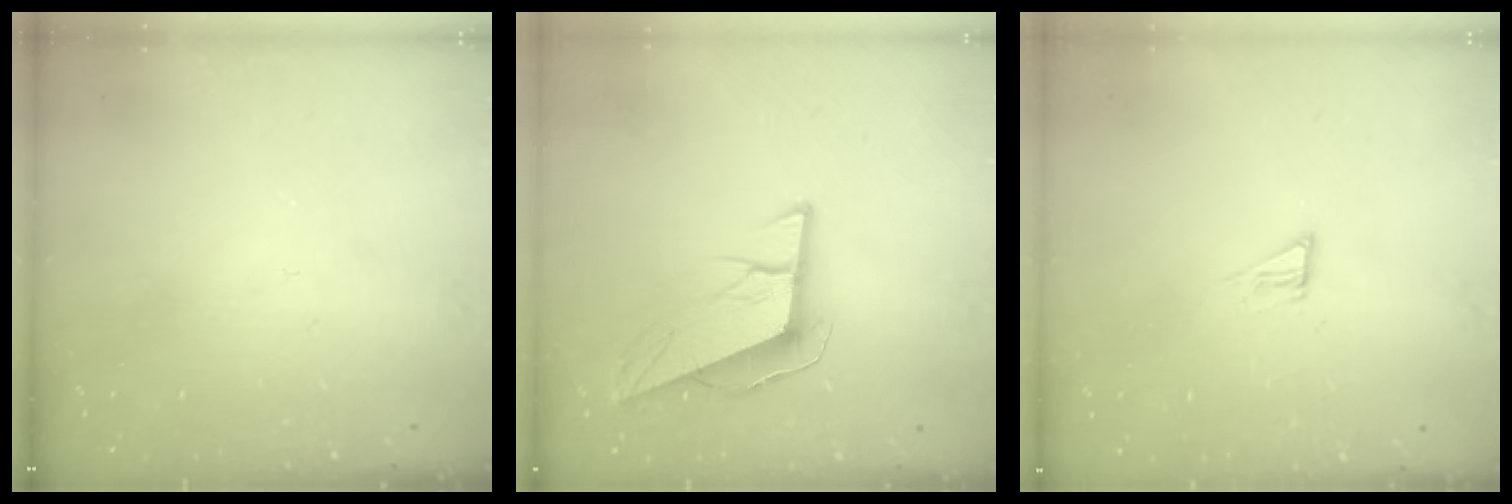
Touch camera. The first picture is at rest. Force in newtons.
{"total": 10.3, "press": 9.8, "slide": 3.0}
{"total": 4.3, "press": 4.3, "slide": 0.3}